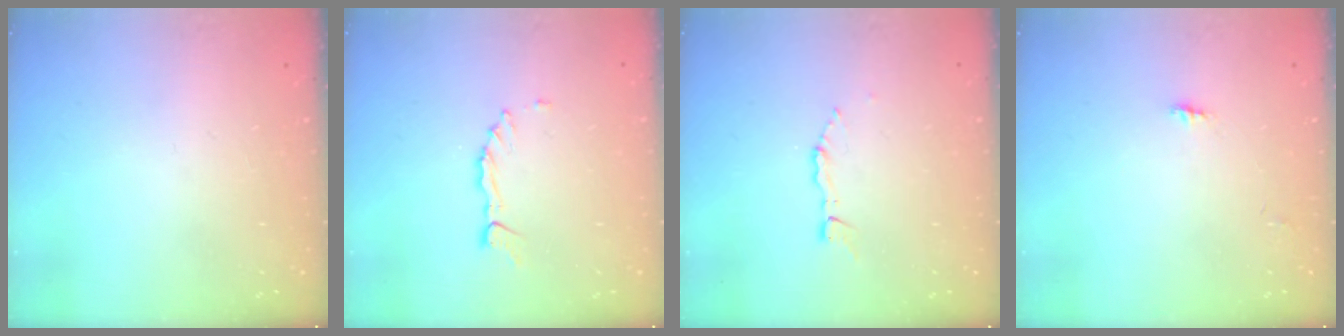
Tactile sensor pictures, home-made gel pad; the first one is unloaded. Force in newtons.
{"total": 1.4, "press": 1.4, "slide": 0.3}
{"total": 2.0, "press": 2.0, "slide": 0.2}
{"total": 2.9, "press": 2.9, "slide": 0.3}